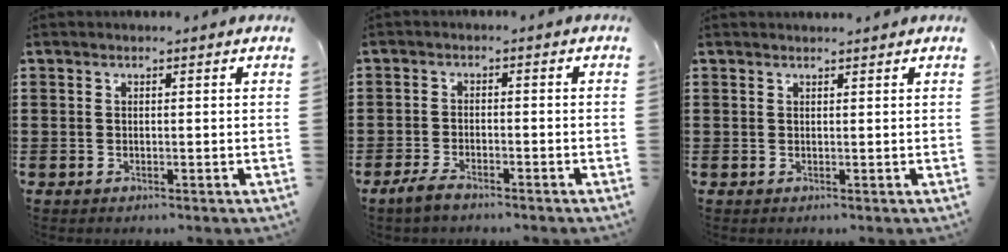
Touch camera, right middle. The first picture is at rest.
{"total": 2.5, "force": [-2.0, 0.7, 1.3], "torque": [-0.030, 0.004, -0.042]}
{"total": 1.0, "force": [1.0, -0.1, 0.1], "torque": [-0.003, -0.001, 0.018]}